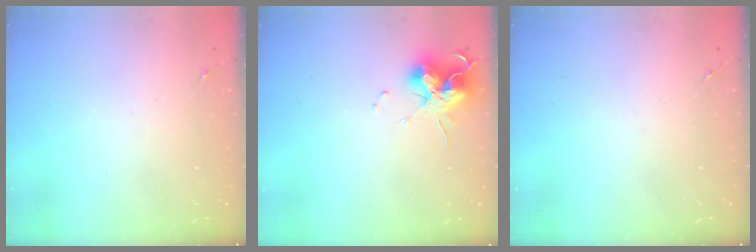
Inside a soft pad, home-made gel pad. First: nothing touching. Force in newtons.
{"total": 14.3, "press": 14.2, "slide": 1.4}
{"total": 0.0}